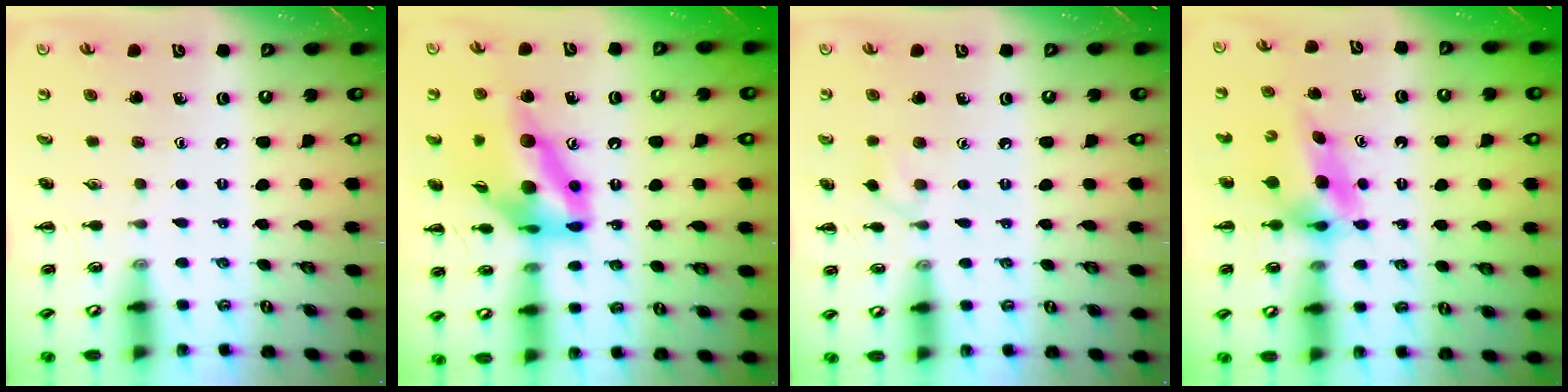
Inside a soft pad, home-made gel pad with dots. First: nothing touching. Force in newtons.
{"total": 15.1, "press": 14.2, "slide": 5.0}
{"total": 4.7, "press": 4.3, "slide": 1.7}
{"total": 5.5, "press": 5.5, "slide": 0.6}